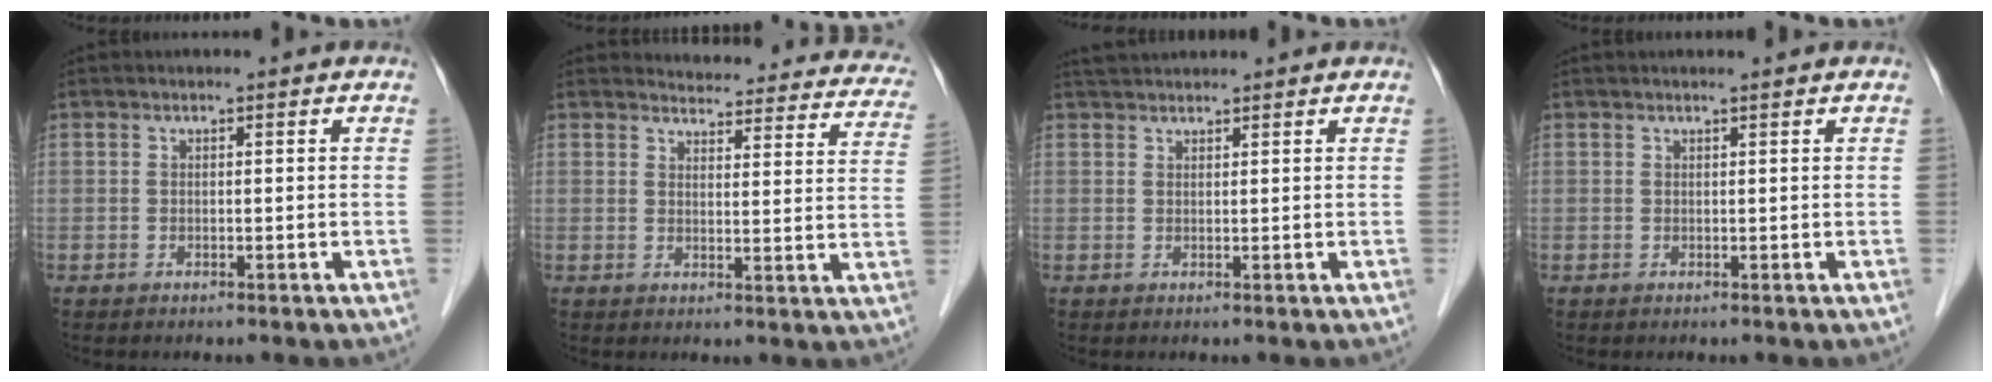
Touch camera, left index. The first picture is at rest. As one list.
[{"total": 19.8, "force": [18.7, 4.7, 4.4], "torque": [-0.029, -0.055, 0.188]}, {"total": 3.2, "force": [3.1, 0.3, 0.9], "torque": [-0.015, 0.031, 0.056]}, {"total": 1.2, "force": [1.0, -0.3, 0.7], "torque": [-0.009, 0.006, 0.017]}]